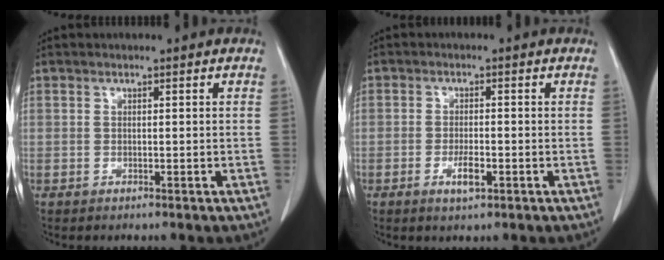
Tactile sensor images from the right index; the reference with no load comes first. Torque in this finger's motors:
{"motor_torque": [0.28, -0.14, 0.01, -0.01]}